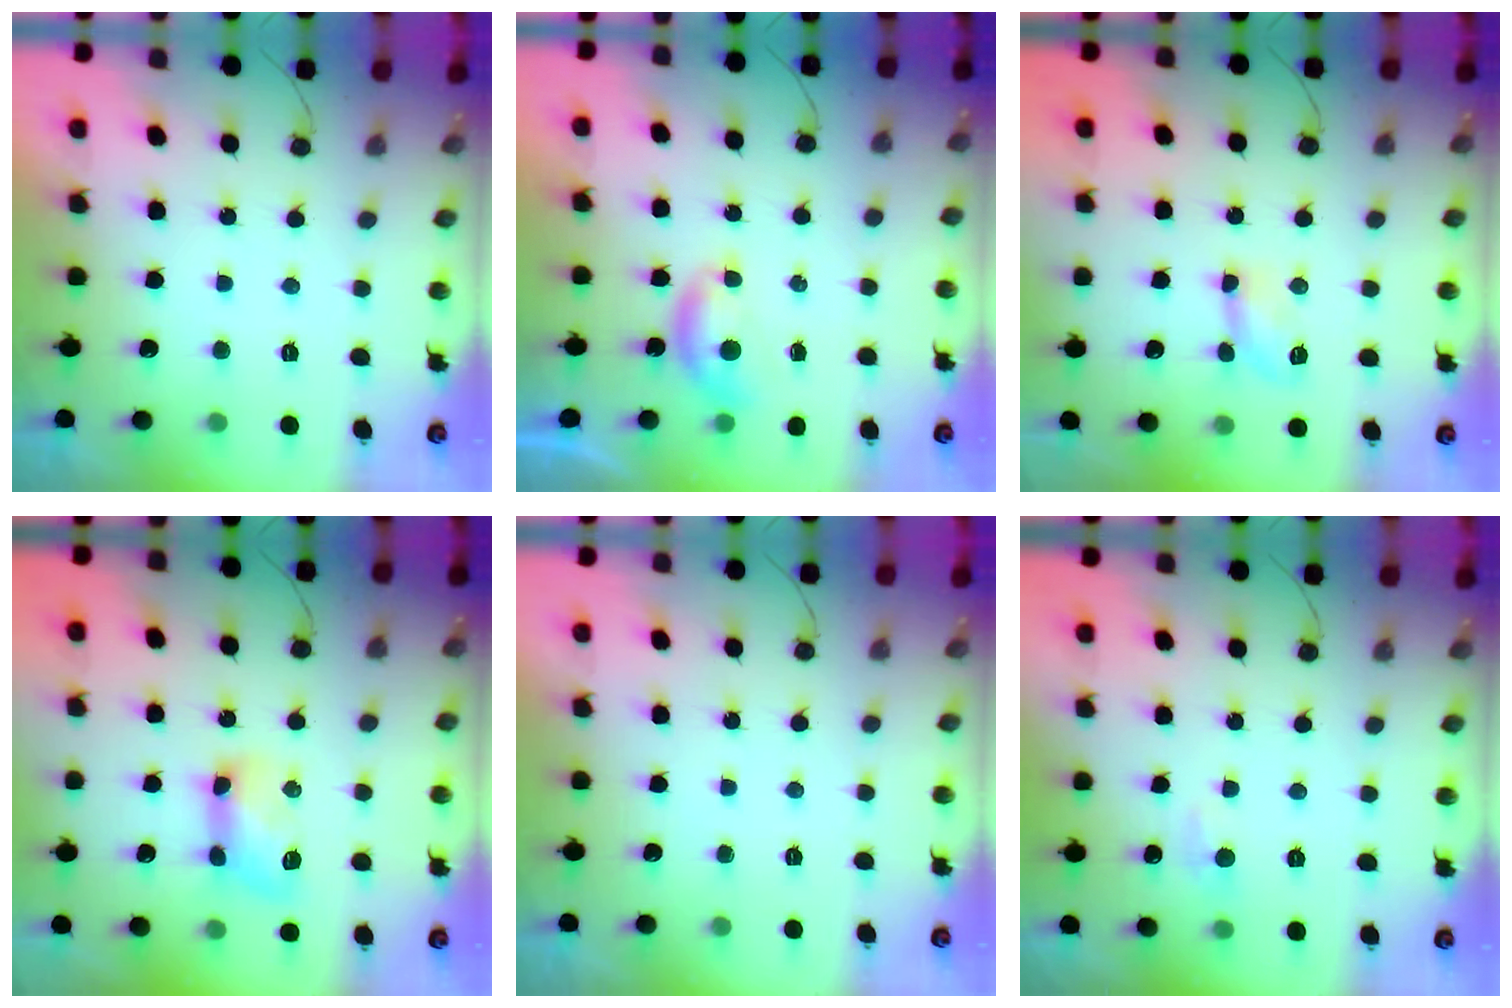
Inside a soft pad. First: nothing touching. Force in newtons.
{"total": 4.8, "press": 4.8, "slide": 0.4}
{"total": 5.1, "press": 5.0, "slide": 0.7}
{"total": 9.7, "press": 9.7, "slide": 0.8}
{"total": 0.0}
{"total": 4.9, "press": 4.8, "slide": 0.8}